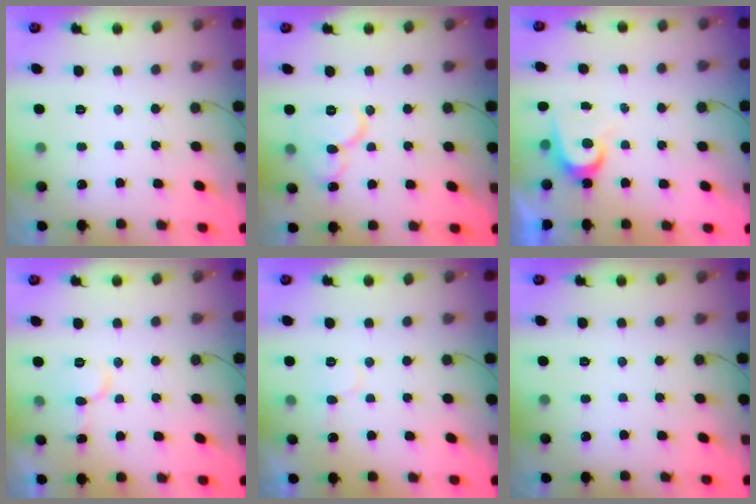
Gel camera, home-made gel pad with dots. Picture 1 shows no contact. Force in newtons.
{"total": 10.3, "press": 10.2, "slide": 1.2}
{"total": 5.1, "press": 5.0, "slide": 0.5}
{"total": 8.5, "press": 8.5, "slide": 0.7}
{"total": 6.2, "press": 6.2, "slide": 0.4}
{"total": 0.0}